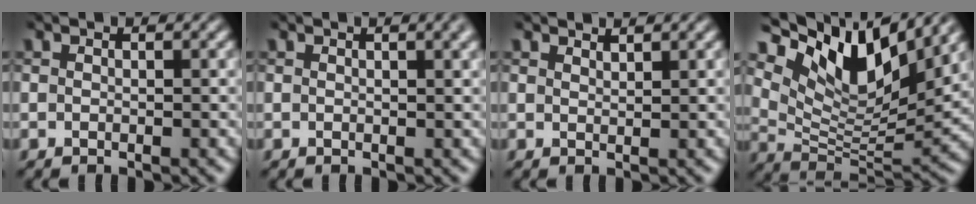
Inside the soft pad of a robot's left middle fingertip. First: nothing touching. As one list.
[{"total": 2.6, "force": [1.3, 0.9, 2.0], "torque": [-0.013, 0.003, 0.011]}, {"total": 1.2, "force": [1.2, 0.0, 0.2], "torque": [-0.002, 0.000, 0.019]}, {"total": 11.8, "force": [7.6, 4.4, 7.9], "torque": [-0.147, 0.005, 0.140]}]